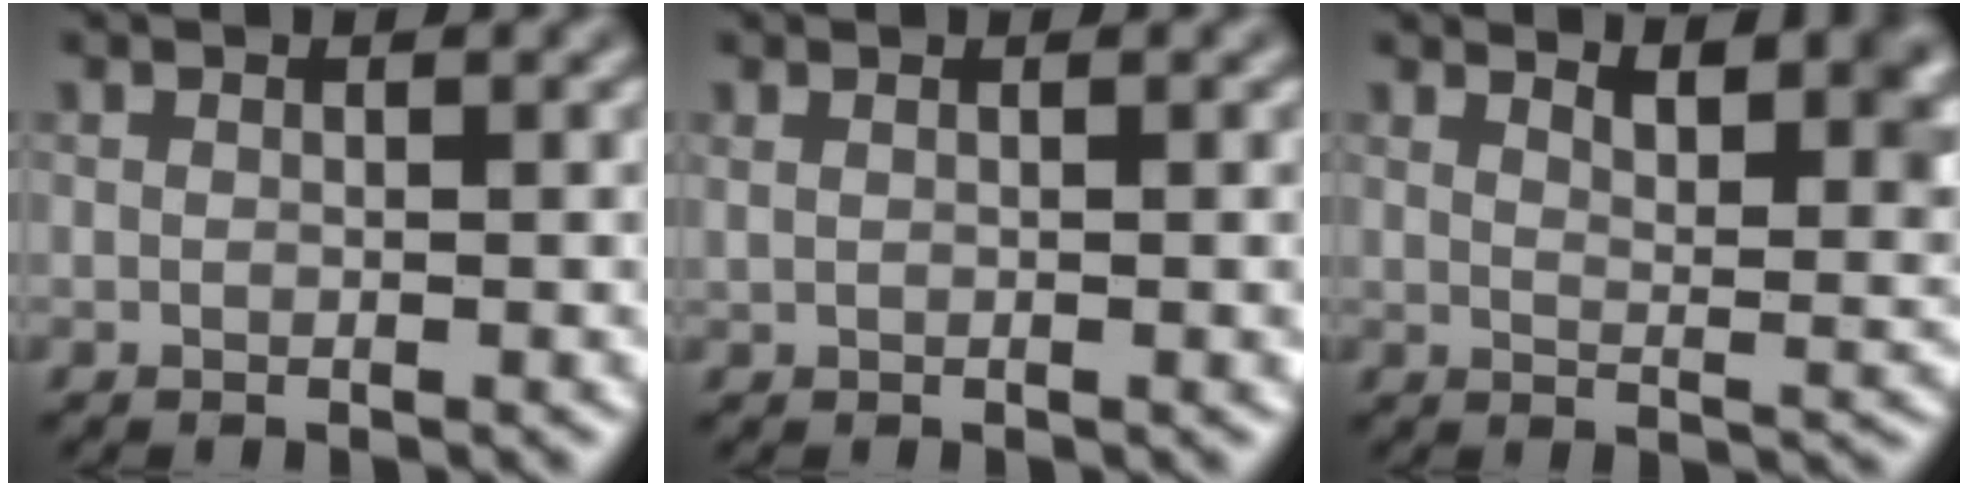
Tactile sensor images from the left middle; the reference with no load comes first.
{"total": 1.7, "force": [0.6, 0.8, 1.3], "torque": [-0.009, 0.004, 0.006]}
{"total": 7.0, "force": [5.0, 2.3, 4.2], "torque": [-0.032, 0.009, 0.070]}